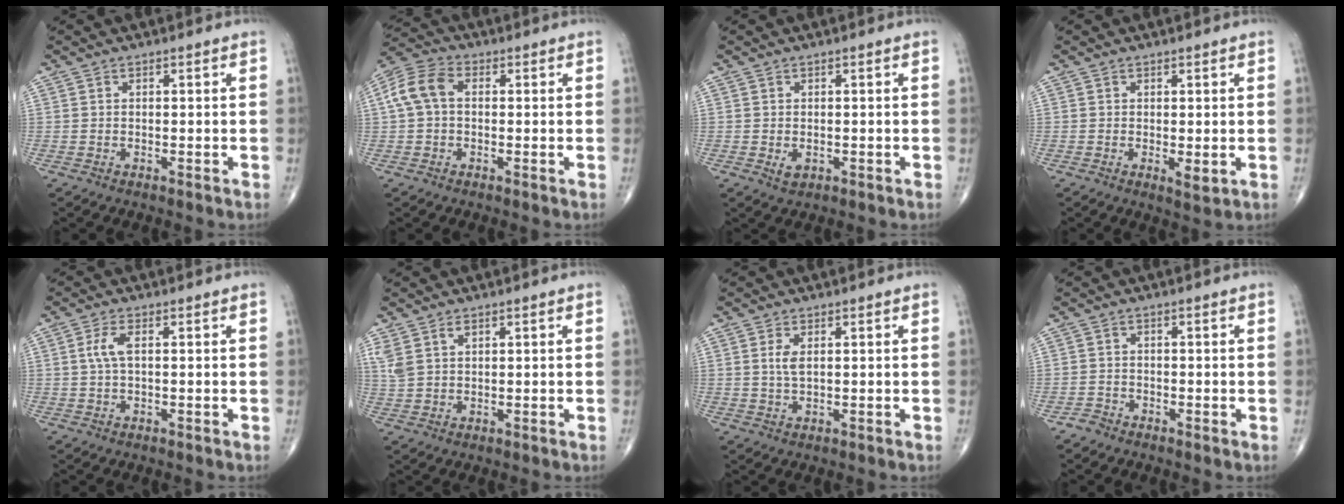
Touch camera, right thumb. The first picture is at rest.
{"total": 7.7, "force": [0.7, 5.2, 5.6], "torque": [-0.119, 0.027, 0.006]}
{"total": 1.7, "force": [-0.3, 1.2, 1.1], "torque": [-0.014, -0.002, -0.001]}
{"total": 2.2, "force": [-0.2, 0.9, 2.0], "torque": [-0.029, -0.009, -0.001]}
{"total": 3.2, "force": [0.5, 1.2, 2.9], "torque": [-0.076, 0.008, 0.010]}
{"total": 4.0, "force": [2.1, 2.2, 2.7], "torque": [-0.064, 0.004, 0.052]}
{"total": 2.8, "force": [0.7, 1.2, 2.4], "torque": [-0.051, -0.002, 0.018]}
{"total": 1.4, "force": [-1.1, 0.8, -0.1], "torque": [0.003, 0.001, -0.028]}